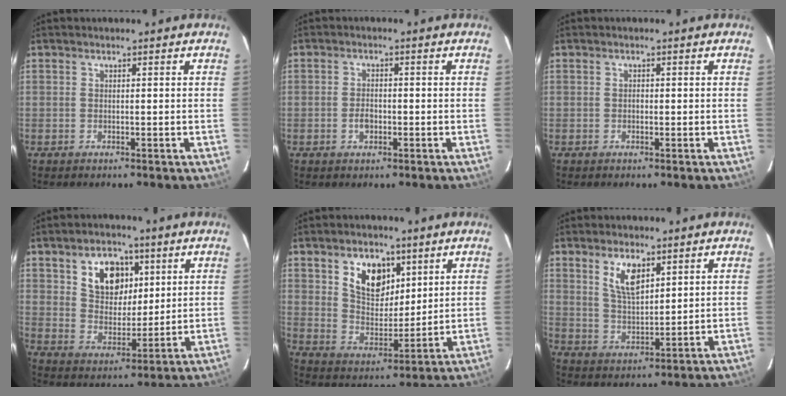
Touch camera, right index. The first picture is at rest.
{"total": 2.7, "force": [-0.9, 1.9, 1.7], "torque": [-0.033, 0.003, -0.016]}
{"total": 0.5, "force": [-0.1, 0.5, 0.2], "torque": [-0.001, 0.001, -0.003]}
{"total": 10.6, "force": [4.5, 7.3, 6.2], "torque": [-0.110, 0.011, 0.087]}
{"total": 10.4, "force": [5.1, 6.7, 6.1], "torque": [-0.104, 0.003, 0.099]}
{"total": 7.2, "force": [3.8, 3.1, 5.2], "torque": [-0.094, 0.000, 0.079]}